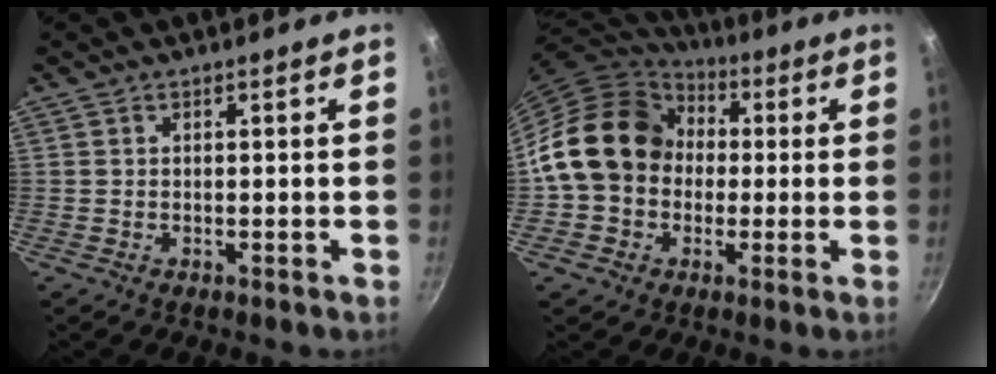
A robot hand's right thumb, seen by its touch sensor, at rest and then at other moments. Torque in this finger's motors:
{"motor_torque": [1.14, 3.78, 0.99, -0.93, 0.43]}